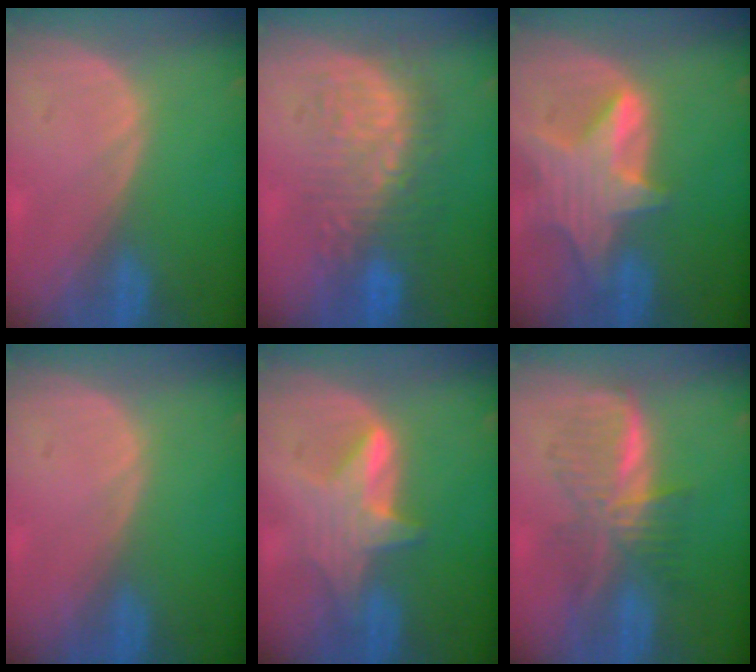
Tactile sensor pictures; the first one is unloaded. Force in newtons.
{"total": 8.7, "press": 8.6, "slide": 1.4}
{"total": 8.4, "press": 7.5, "slide": 3.9}
{"total": 0.0}
{"total": 5.6, "press": 5.6, "slide": 0.4}
{"total": 6.6, "press": 6.6, "slide": 0.0}